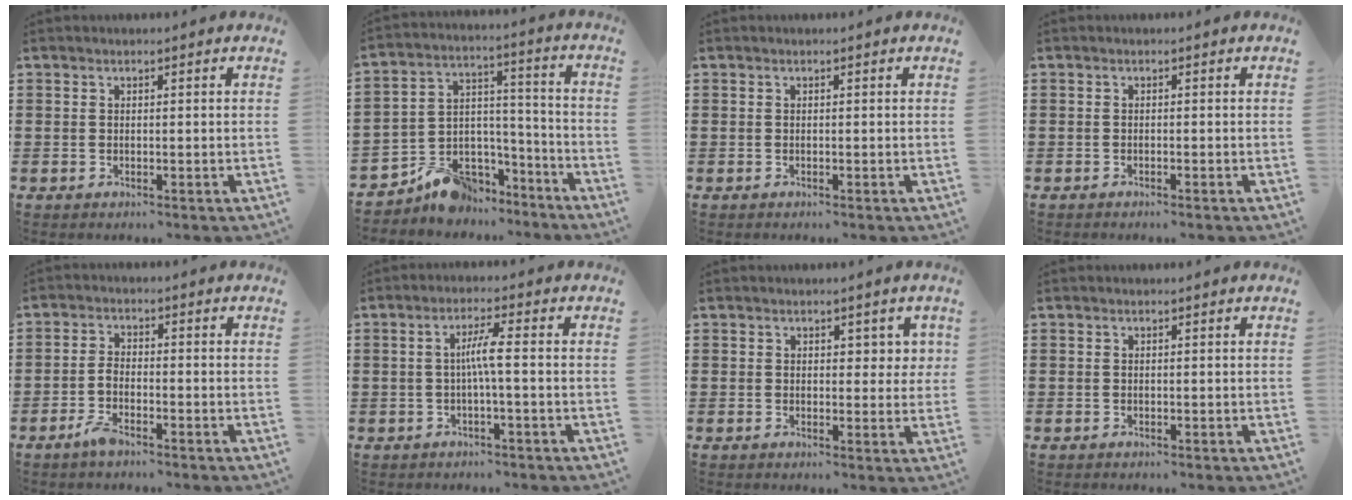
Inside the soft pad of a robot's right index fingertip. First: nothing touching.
{"total": 9.1, "force": [-7.3, 4.8, 2.3], "torque": [-0.049, 0.031, -0.134]}
{"total": 0.0}
{"total": 0.5, "force": [-0.5, 0.0, 0.2], "torque": [-0.005, 0.000, -0.011]}
{"total": 3.0, "force": [-2.0, 1.0, 2.0], "torque": [-0.051, 0.001, -0.042]}
{"total": 3.9, "force": [-0.4, 0.1, 3.9], "torque": [-0.073, 0.000, -0.012]}
{"total": 2.9, "force": [1.4, 2.0, 1.5], "torque": [-0.012, 0.002, 0.018]}
{"total": 0.0}